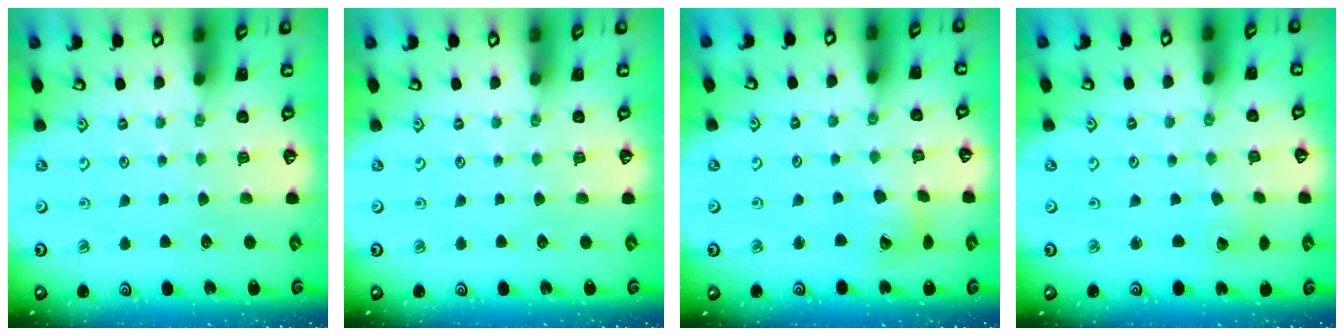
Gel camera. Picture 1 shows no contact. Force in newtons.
{"total": 0.0}
{"total": 9.5, "press": 9.4, "slide": 1.3}
{"total": 2.0, "press": 2.0, "slide": 0.1}